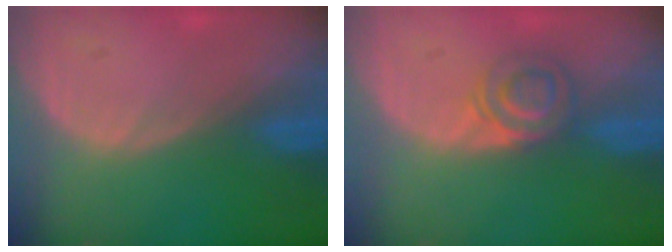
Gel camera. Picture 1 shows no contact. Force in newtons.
{"total": 4.4, "press": 4.3, "slide": 0.9}